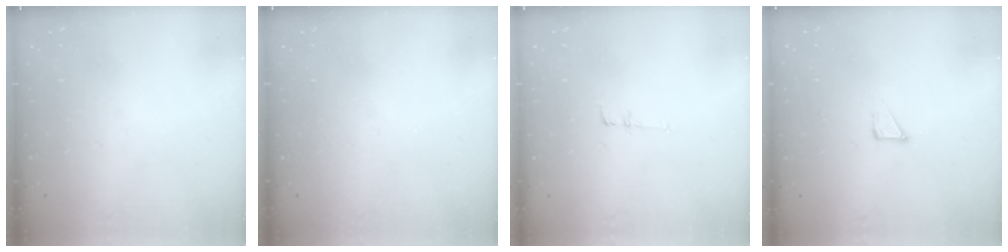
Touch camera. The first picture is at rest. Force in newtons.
{"total": 0.0}
{"total": 6.6, "press": 6.2, "slide": 2.3}
{"total": 2.1, "press": 2.1, "slide": 0.1}